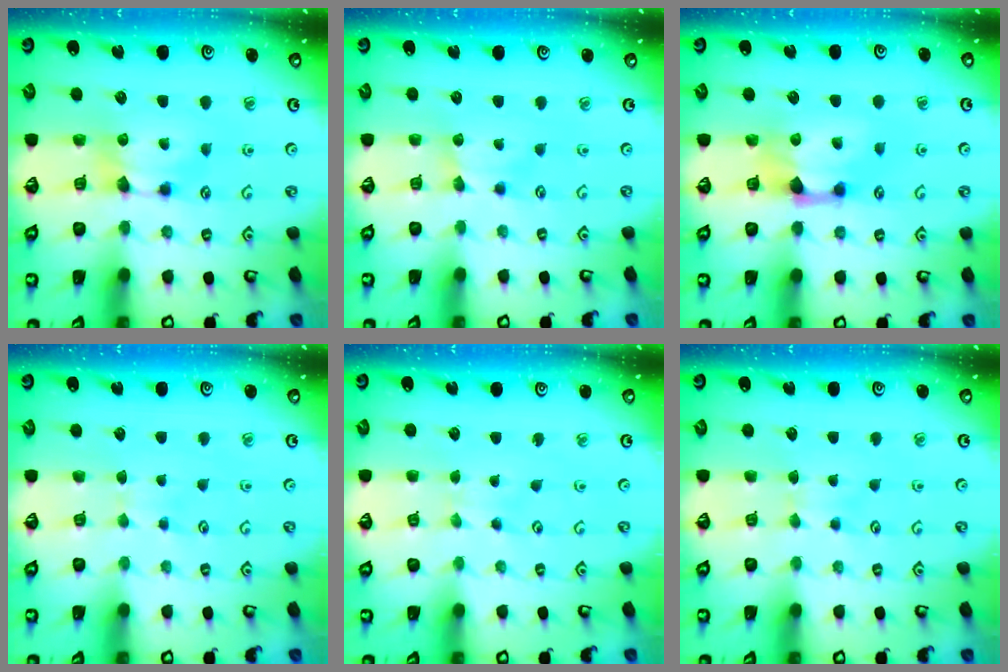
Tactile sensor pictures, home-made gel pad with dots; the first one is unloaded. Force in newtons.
{"total": 2.0, "press": 2.0, "slide": 0.5}
{"total": 2.1, "press": 1.6, "slide": 1.4}
{"total": 3.3, "press": 3.3, "slide": 0.3}
{"total": 2.8, "press": 2.8, "slide": 0.2}
{"total": 2.5, "press": 2.5, "slide": 0.5}